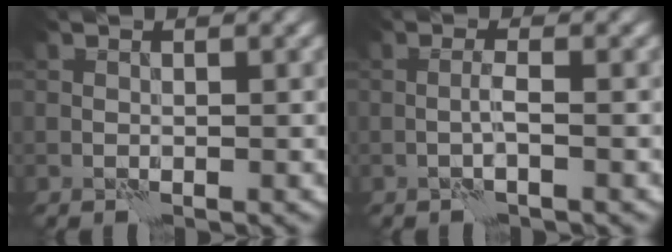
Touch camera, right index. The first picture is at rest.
{"total": 1.2, "force": [-0.5, -0.3, 1.0], "torque": [-0.022, 0.007, -0.012]}